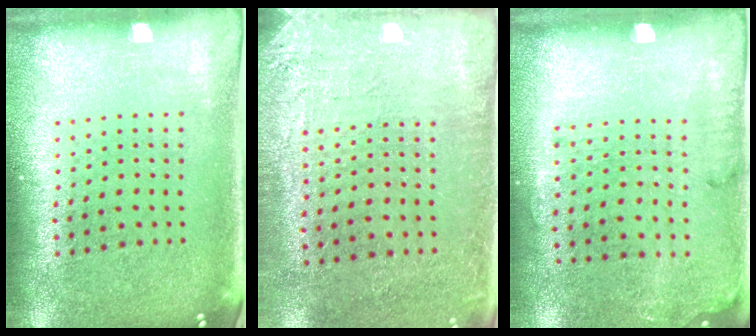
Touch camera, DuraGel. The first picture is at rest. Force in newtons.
{"total": 2.7, "press": 2.4, "slide": 1.2}
{"total": 1.7, "press": 1.2, "slide": 1.2}